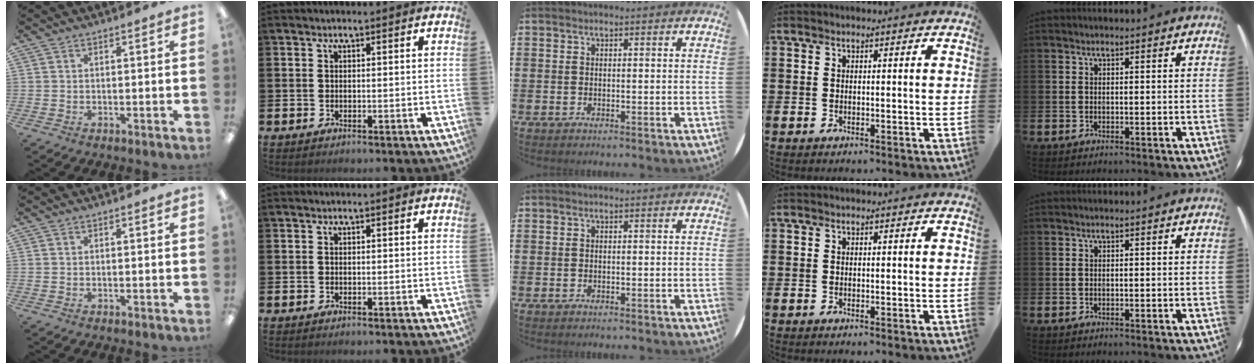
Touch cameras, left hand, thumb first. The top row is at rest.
{}